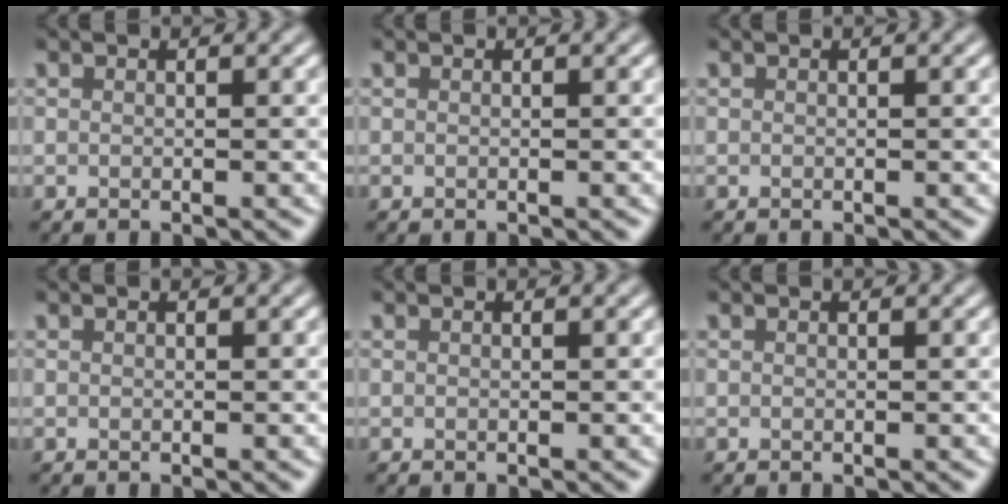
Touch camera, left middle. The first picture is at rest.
{"total": 0.0}
{"total": 0.0}
{"total": 0.0}
{"total": 0.0}
{"total": 0.0}